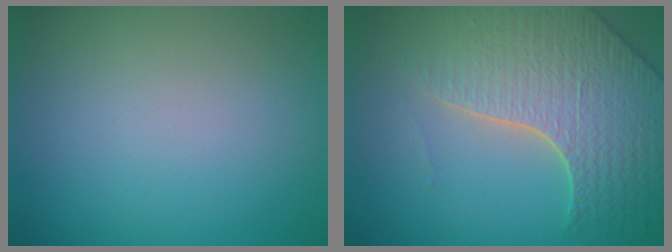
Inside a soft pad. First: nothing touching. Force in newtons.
{"total": 6.2, "press": 5.2, "slide": 3.4}